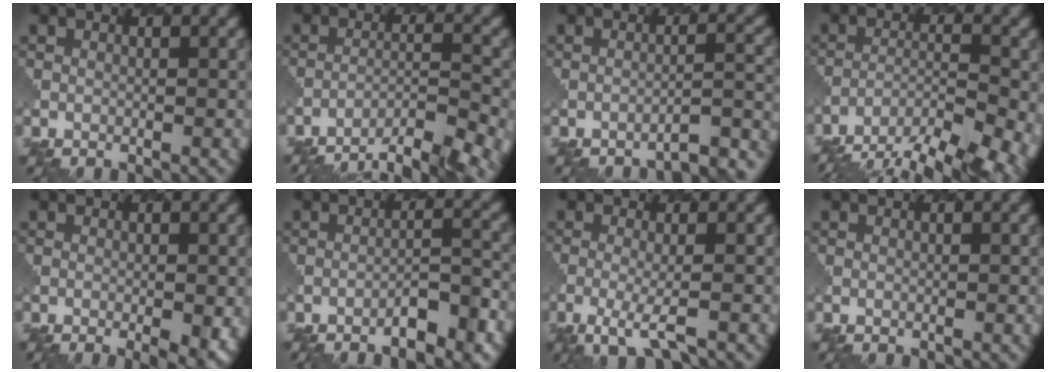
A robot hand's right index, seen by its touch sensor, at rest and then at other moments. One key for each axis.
{"total": 7.5, "fx": -6.5, "fy": 1.9, "fz": 3.3, "tx": -0.052, "ty": -0.007, "tz": -0.085}
{"total": 4.8, "fx": -4.3, "fy": 0.9, "fz": 2.0, "tx": -0.012, "ty": 0.009, "tz": -0.056}
{"total": 11.4, "fx": -9.2, "fy": 4.0, "fz": 5.3, "tx": -0.084, "ty": -0.024, "tz": -0.119}
{"total": 4.1, "fx": -1.1, "fy": 1.2, "fz": 3.8, "tx": -0.046, "ty": -0.011, "tz": -0.002}
{"total": 2.8, "fx": -2.1, "fy": 0.4, "fz": 1.8, "tx": -0.026, "ty": 0.011, "tz": -0.036}
{"total": 3.1, "fx": -1.3, "fy": 0.6, "fz": 2.7, "tx": -0.051, "ty": -0.004, "tz": -0.033}
{"total": 0.0}